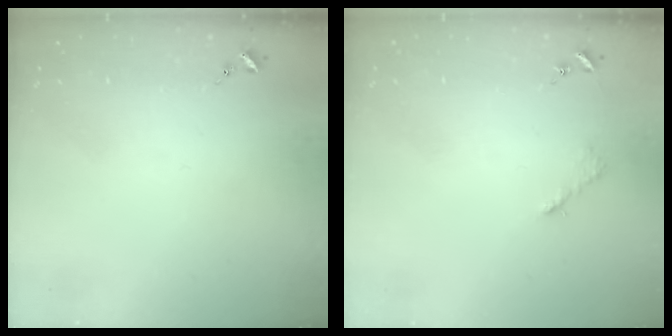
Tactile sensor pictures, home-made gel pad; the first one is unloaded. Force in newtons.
{"total": 2.6, "press": 2.6, "slide": 0.4}